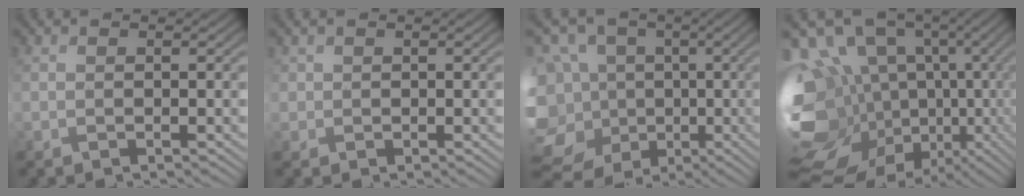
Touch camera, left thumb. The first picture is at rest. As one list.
[{"total": 1.6, "force": [0.5, 1.5, 0.1], "torque": [-0.005, -0.003, 0.007]}, {"total": 16.8, "force": [-3.0, 13.8, 9.1], "torque": [-0.262, 0.030, -0.053]}, {"total": 18.6, "force": [-3.0, 13.5, 12.4], "torque": [-0.322, -0.031, -0.016]}]